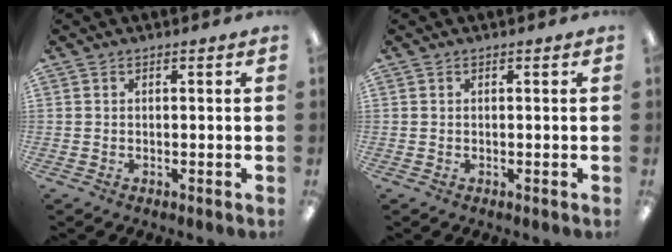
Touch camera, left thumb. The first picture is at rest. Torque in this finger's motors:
{"motor_torque": [-0.12, -0.02, -0.22, 0.06, 0.00]}